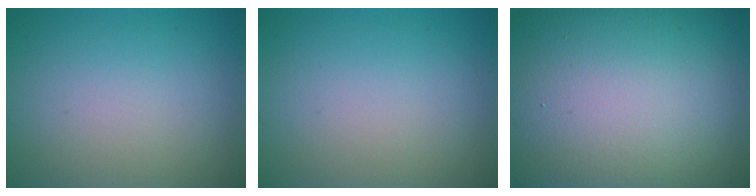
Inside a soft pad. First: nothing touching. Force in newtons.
{"total": 0.0}
{"total": 24.6, "press": 24.6, "slide": 1.1}